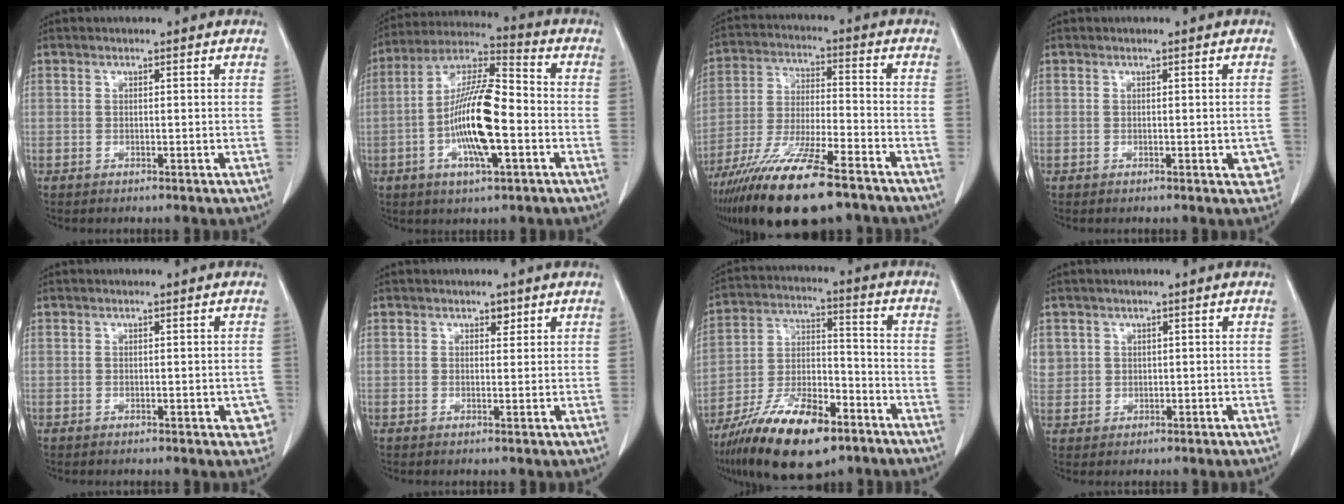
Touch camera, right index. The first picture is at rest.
{"total": 14.6, "force": [-3.1, 3.0, 13.9], "torque": [-0.265, 0.007, -0.059]}
{"total": 18.7, "force": [-13.3, 3.1, 12.7], "torque": [-0.239, -0.039, -0.234]}
{"total": 3.0, "force": [-1.0, 1.1, 2.6], "torque": [-0.015, 0.002, -0.010]}
{"total": 3.1, "force": [-1.0, 1.2, 2.7], "torque": [-0.014, 0.004, -0.010]}
{"total": 1.2, "force": [0.8, 0.7, 0.5], "torque": [-0.004, -0.002, 0.010]}
{"total": 17.5, "force": [-11.2, 5.8, 12.1], "torque": [-0.236, -0.007, -0.198]}
{"total": 3.1, "force": [1.0, 2.9, 0.3], "torque": [0.003, 0.005, 0.022]}